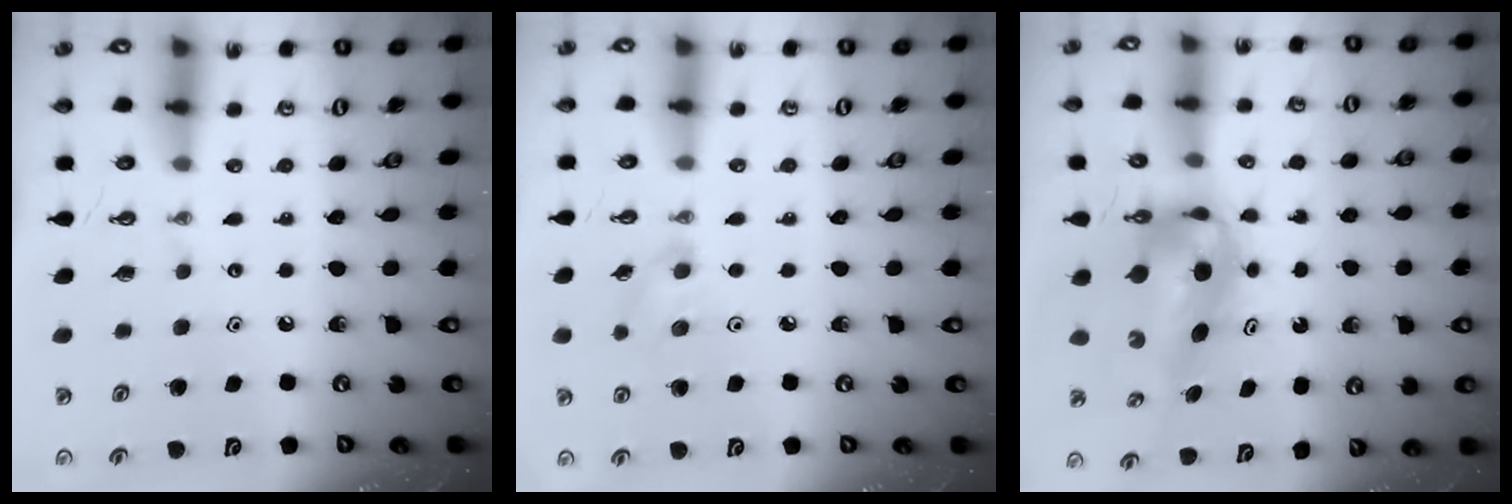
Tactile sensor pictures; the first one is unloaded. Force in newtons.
{"total": 5.4, "press": 4.9, "slide": 2.1}
{"total": 8.4, "press": 7.5, "slide": 3.9}